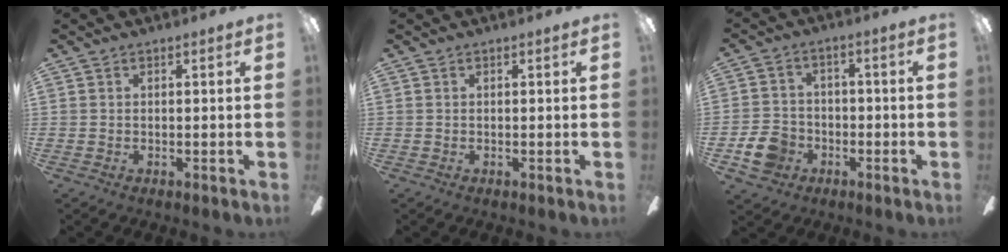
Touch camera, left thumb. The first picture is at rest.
{"total": 0.0}
{"total": 8.3, "force": [-3.5, 6.7, 3.5], "torque": [-0.097, 0.027, -0.066]}